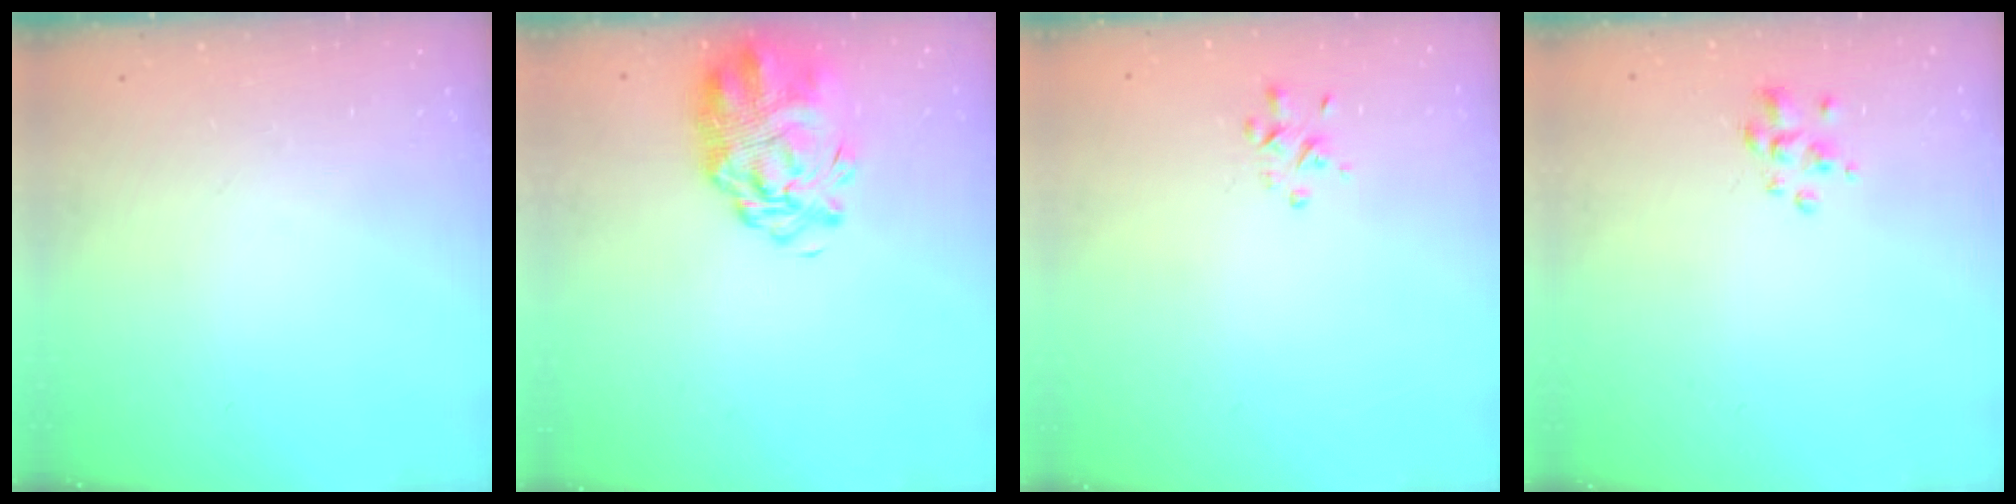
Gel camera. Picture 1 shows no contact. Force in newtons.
{"total": 5.4, "press": 4.6, "slide": 2.7}
{"total": 2.0, "press": 1.9, "slide": 0.6}
{"total": 2.7, "press": 2.5, "slide": 0.9}